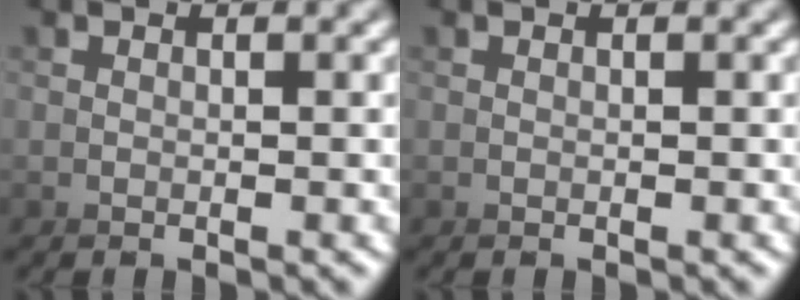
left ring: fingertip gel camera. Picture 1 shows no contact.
{"total": 0.0}